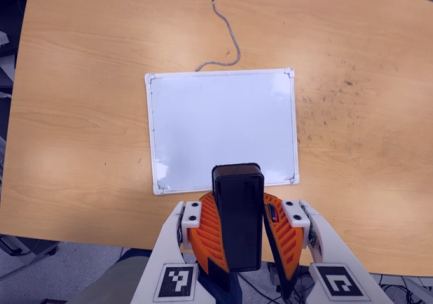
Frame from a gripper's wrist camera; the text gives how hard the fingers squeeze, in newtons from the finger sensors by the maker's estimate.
{"total": 11.0, "left": 10.8, "right": 11.2}